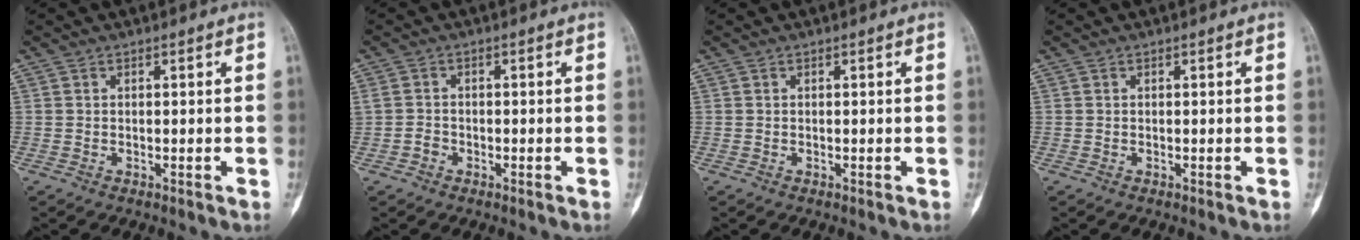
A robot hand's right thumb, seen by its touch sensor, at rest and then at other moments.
{"total": 1.9, "force": [-0.8, 1.6, 0.6], "torque": [-0.009, 0.012, -0.017]}
{"total": 0.0}
{"total": 0.0}